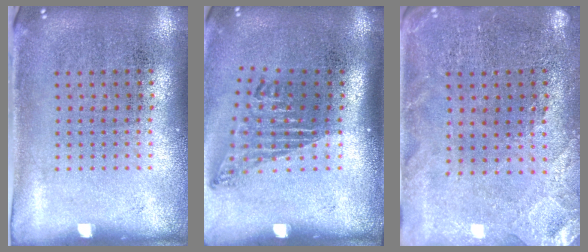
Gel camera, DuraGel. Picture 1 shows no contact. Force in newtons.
{"total": 1.7, "press": 1.1, "slide": 1.3}
{"total": 0.5, "press": 0.5, "slide": 0.2}